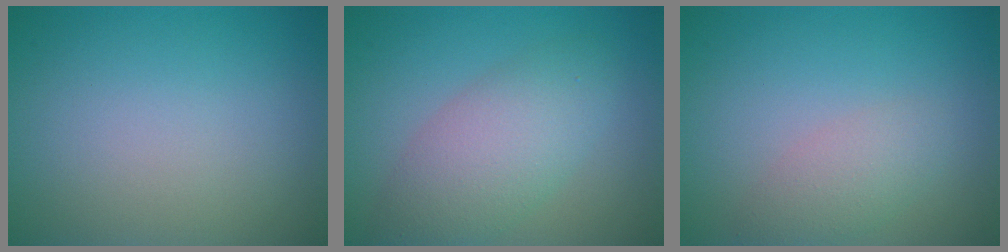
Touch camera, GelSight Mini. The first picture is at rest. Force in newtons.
{"total": 5.2, "press": 5.2, "slide": 0.1}
{"total": 2.3, "press": 2.3, "slide": 0.1}